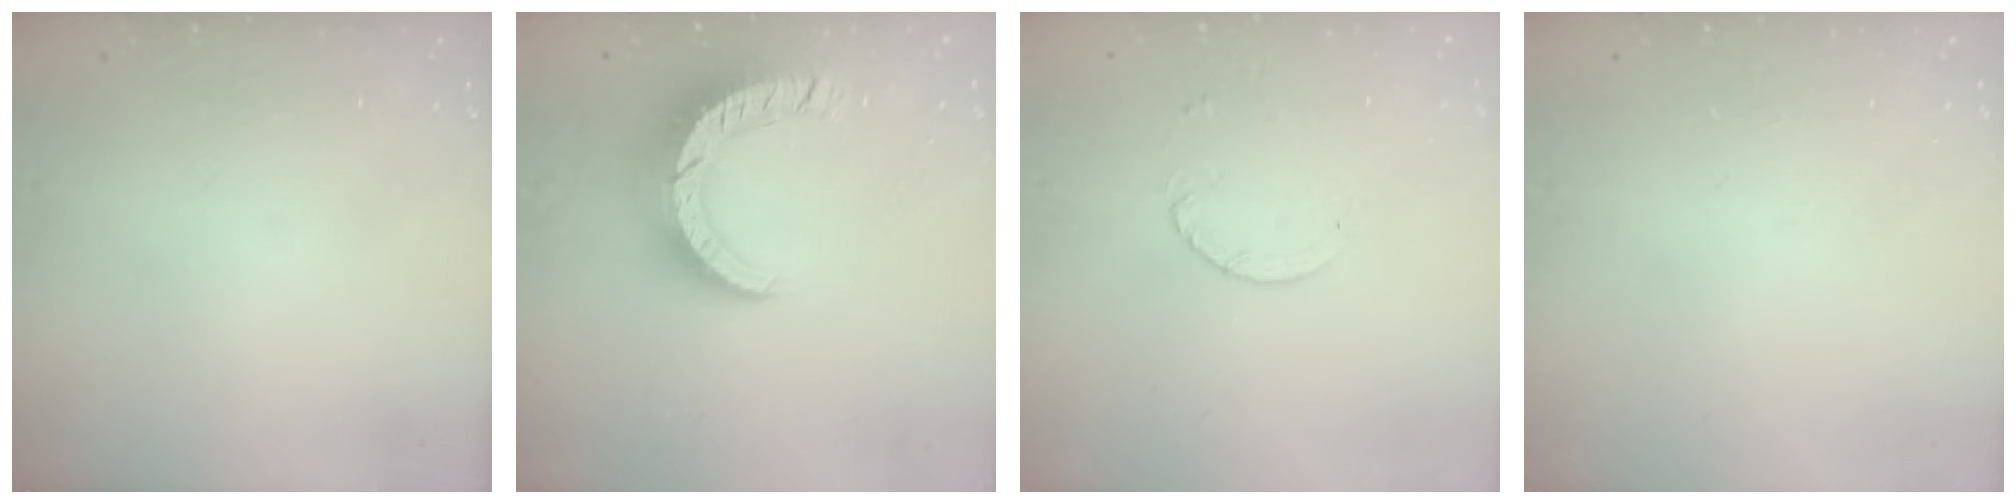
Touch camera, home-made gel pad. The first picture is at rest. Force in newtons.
{"total": 12.0, "press": 12.0, "slide": 1.2}
{"total": 3.8, "press": 3.8, "slide": 0.3}
{"total": 0.0}